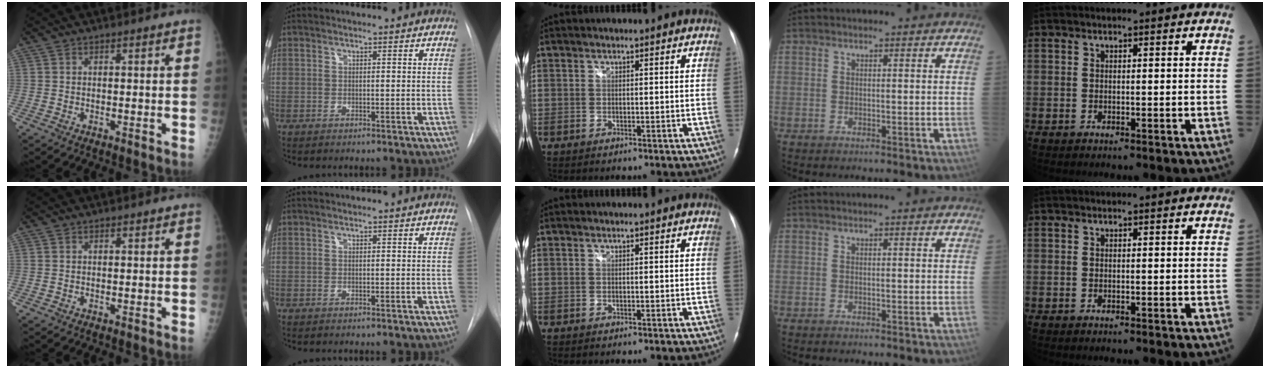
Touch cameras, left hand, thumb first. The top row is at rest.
{}